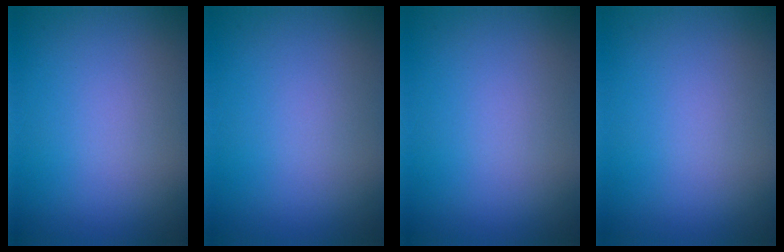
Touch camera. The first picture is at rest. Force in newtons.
{"total": 0.0}
{"total": 0.0}
{"total": 0.0}